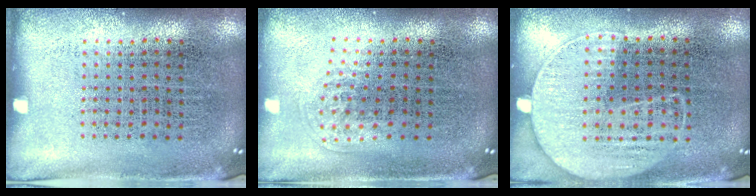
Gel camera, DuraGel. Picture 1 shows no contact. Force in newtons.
{"total": 1.1, "press": 0.6, "slide": 0.8}
{"total": 1.3, "press": 1.0, "slide": 0.7}